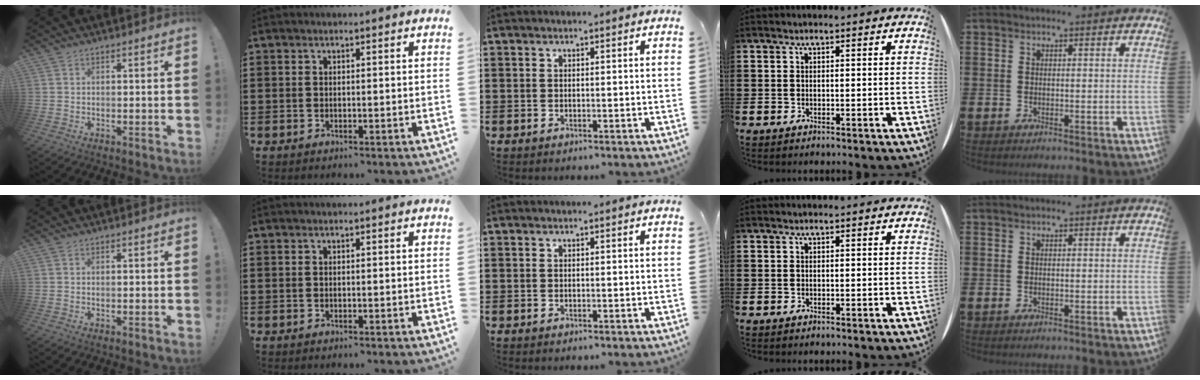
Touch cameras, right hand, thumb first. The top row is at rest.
{}